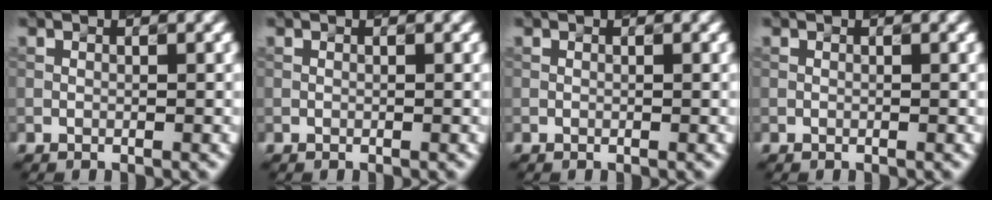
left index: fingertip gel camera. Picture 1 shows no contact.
{"total": 0.0}
{"total": 0.0}
{"total": 0.0}